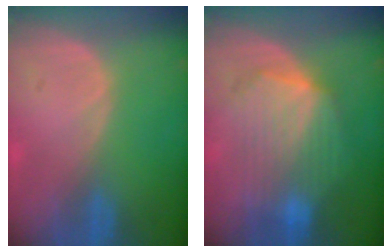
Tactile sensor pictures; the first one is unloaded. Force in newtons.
{"total": 8.9, "press": 8.9, "slide": 0.4}